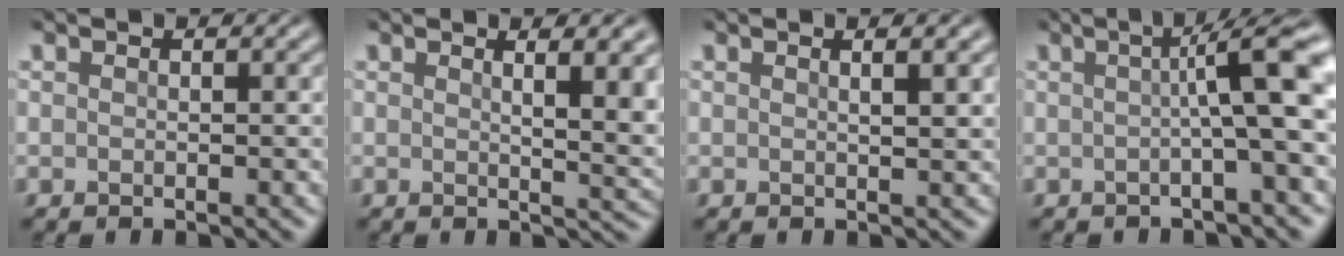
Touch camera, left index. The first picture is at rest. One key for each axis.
{"total": 5.7, "fx": 1.9, "fy": 1.8, "fz": 5.1, "tx": -0.043, "ty": 0.000, "tz": 0.025}
{"total": 1.9, "fx": 0.9, "fy": 0.6, "fz": 1.6, "tx": -0.016, "ty": 0.003, "tz": 0.005}
{"total": 7.8, "fx": 0.8, "fy": 1.3, "fz": 7.7, "tx": -0.093, "ty": 0.015, "tz": 0.004}